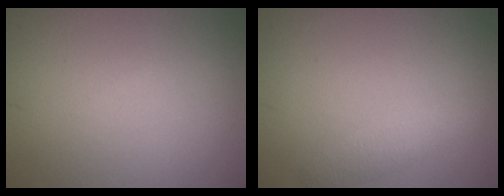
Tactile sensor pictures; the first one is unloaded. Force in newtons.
{"total": 2.1, "press": 2.1, "slide": 0.1}